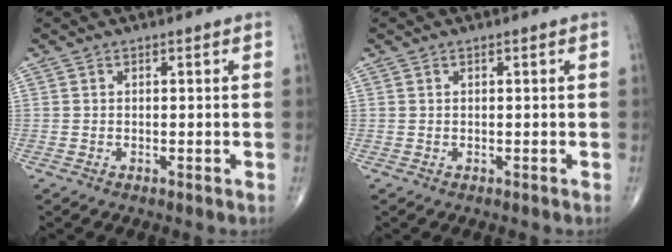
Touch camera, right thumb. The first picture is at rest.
{"total": 0.0}